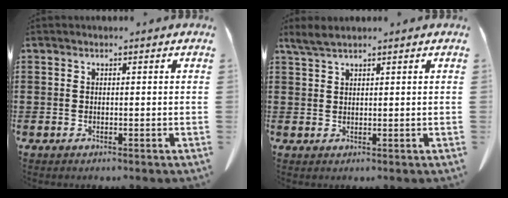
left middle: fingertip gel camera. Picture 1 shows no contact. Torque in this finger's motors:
{"motor_torque": [1.30, 0.84, 0.02, 0.02]}